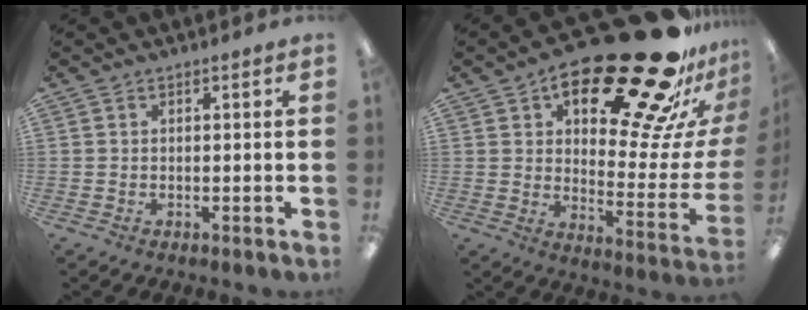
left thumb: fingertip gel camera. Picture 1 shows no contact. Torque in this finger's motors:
{"motor_torque": [0.31, 0.89, 1.61, -1.17, 0.27]}